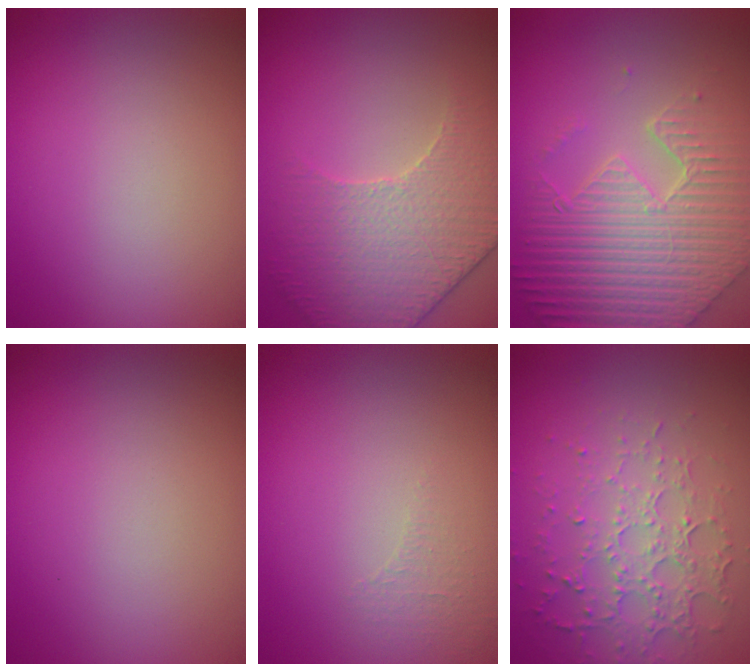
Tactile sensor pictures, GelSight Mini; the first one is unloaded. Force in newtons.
{"total": 4.3, "press": 4.2, "slide": 0.9}
{"total": 9.2, "press": 6.5, "slide": 6.6}
{"total": 0.0}
{"total": 0.8, "press": 0.4, "slide": 0.7}
{"total": 5.0, "press": 3.5, "slide": 3.6}